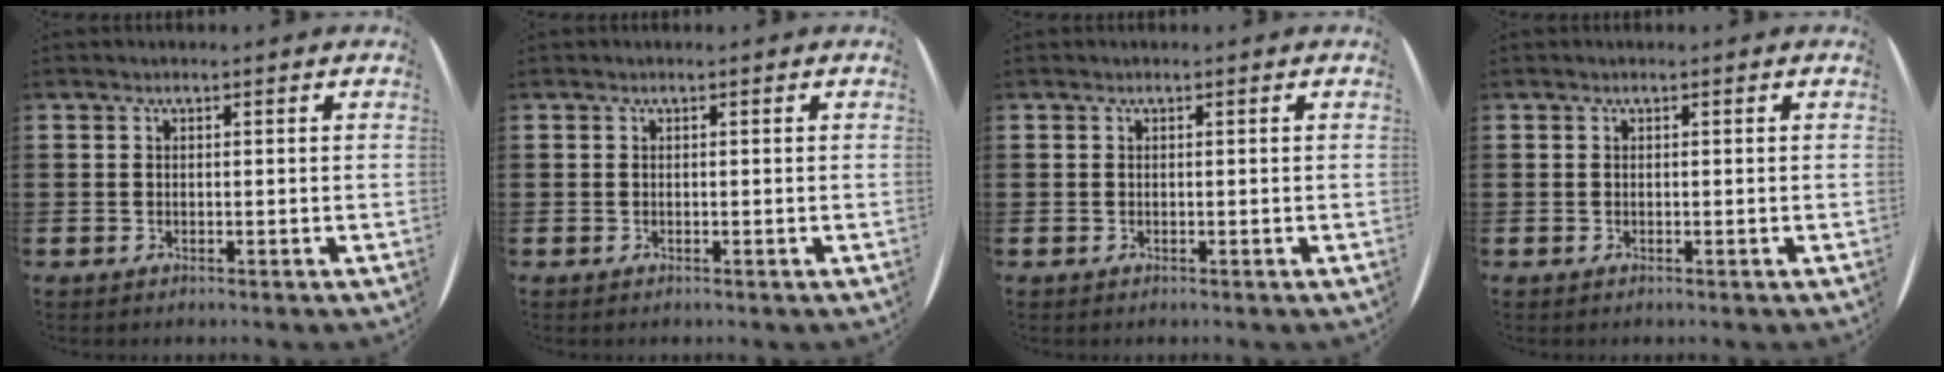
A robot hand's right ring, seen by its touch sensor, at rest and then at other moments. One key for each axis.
{"total": 0.0}
{"total": 0.0}
{"total": 0.0}